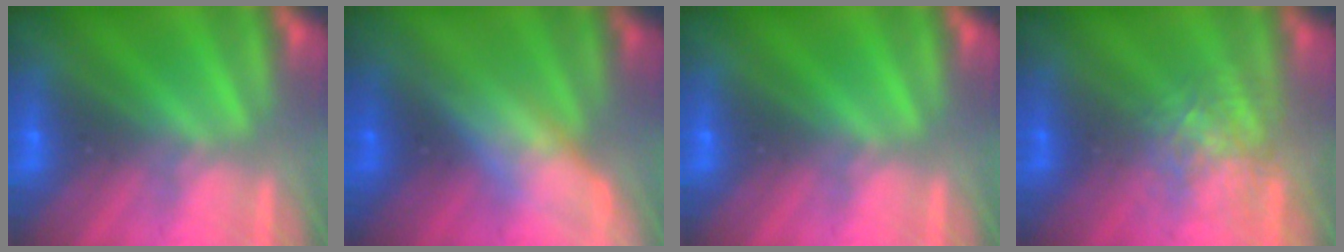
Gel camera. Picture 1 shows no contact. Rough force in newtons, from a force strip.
{"total": 2.8}
{"total": 0.0}
{"total": 2.7}